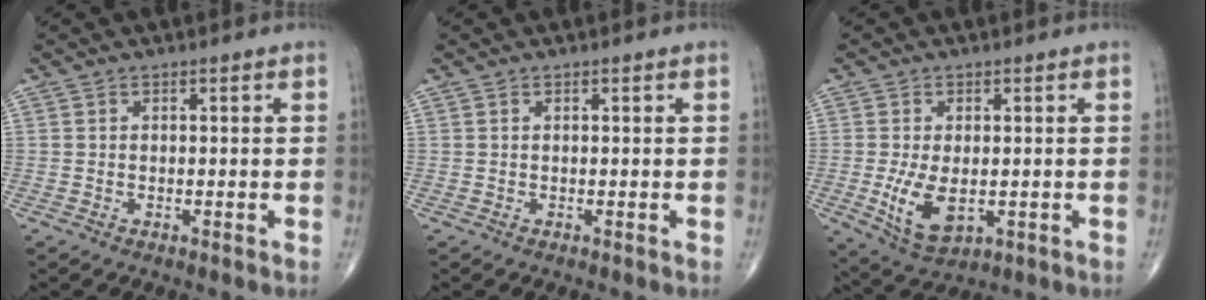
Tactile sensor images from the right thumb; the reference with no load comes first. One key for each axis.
{"total": 0.0}
{"total": 8.3, "fx": -1.3, "fy": 4.5, "fz": 6.8, "tx": -0.127, "ty": -0.017, "tz": -0.012}